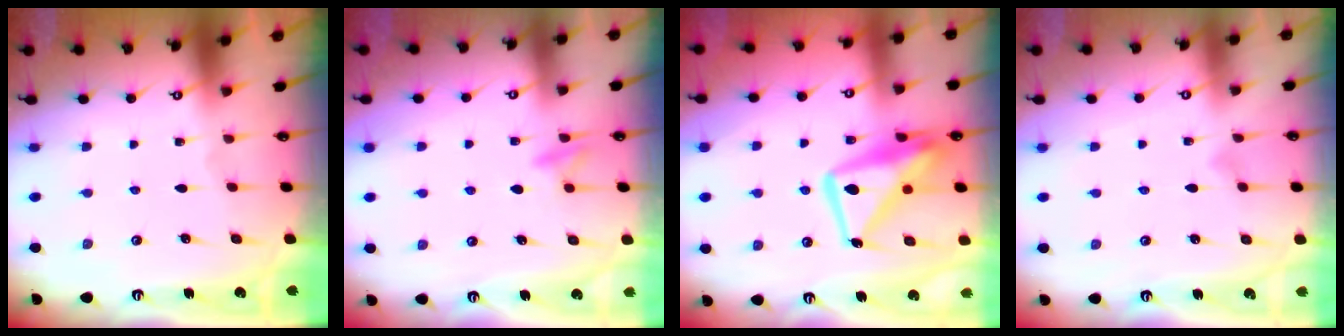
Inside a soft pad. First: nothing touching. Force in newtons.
{"total": 8.1, "press": 8.0, "slide": 0.8}
{"total": 14.8, "press": 14.7, "slide": 1.2}
{"total": 4.0, "press": 4.0, "slide": 0.2}